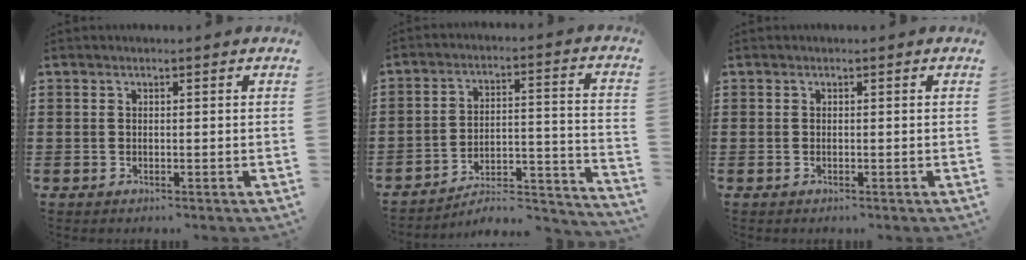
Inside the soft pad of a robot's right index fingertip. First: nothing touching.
{"total": 5.3, "force": [-4.9, 1.2, 1.7], "torque": [-0.026, 0.002, -0.099]}
{"total": 0.0}